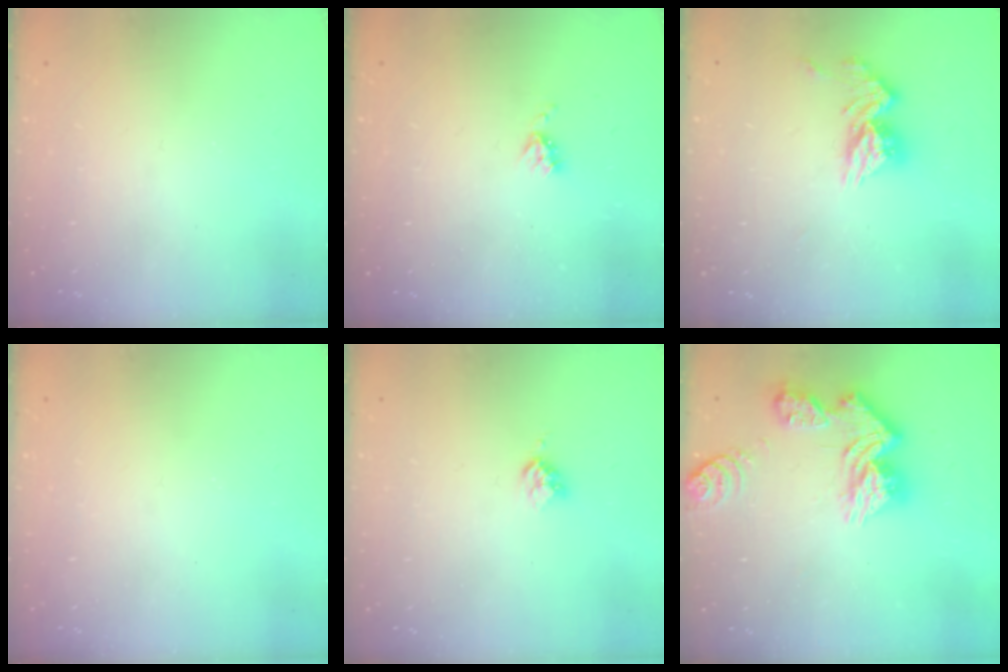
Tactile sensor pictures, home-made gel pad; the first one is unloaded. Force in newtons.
{"total": 4.0, "press": 3.9, "slide": 0.6}
{"total": 11.5, "press": 11.4, "slide": 1.1}
{"total": 0.0}
{"total": 3.0, "press": 2.9, "slide": 0.4}
{"total": 13.2, "press": 13.2, "slide": 1.2}